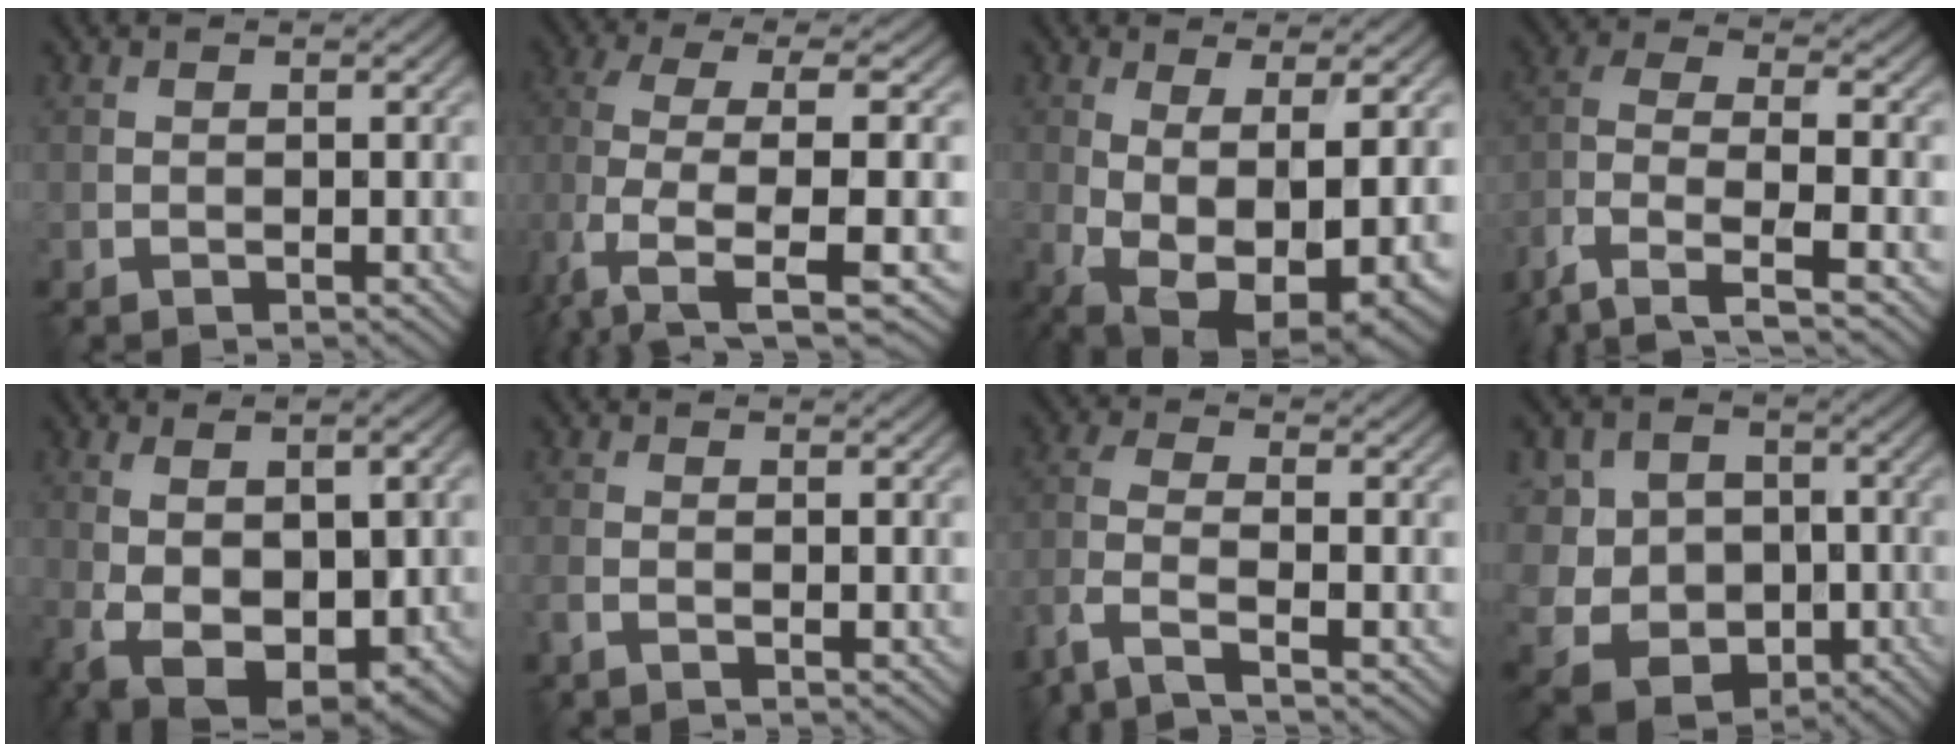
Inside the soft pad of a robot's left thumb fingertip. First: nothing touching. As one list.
[{"total": 8.0, "force": [-0.1, 2.8, 7.5], "torque": [-0.162, -0.006, -0.012]}, {"total": 12.1, "force": [-2.1, 5.3, 10.6], "torque": [-0.198, -0.035, -0.002]}, {"total": 8.4, "force": [-5.1, 2.9, 6.0], "torque": [-0.131, -0.011, -0.111]}, {"total": 11.8, "force": [-2.0, 5.9, 10.0], "torque": [-0.178, -0.026, -0.004]}, {"total": 1.4, "force": [-0.8, 0.2, 1.1], "torque": [-0.027, -0.001, -0.023]}, {"total": 5.4, "force": [-3.6, 1.2, 3.9], "torque": [-0.087, -0.005, -0.088]}, {"total": 10.8, "force": [-0.6, 10.0, 4.3], "torque": [-0.151, -0.005, -0.026]}]